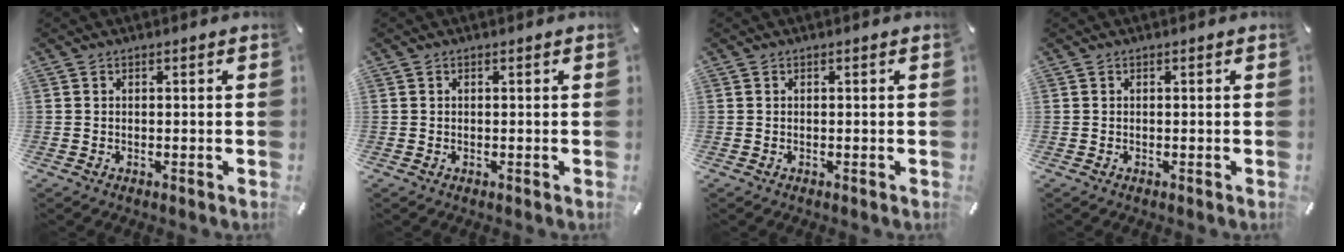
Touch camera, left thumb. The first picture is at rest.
{"total": 0.0}
{"total": 0.0}
{"total": 0.0}